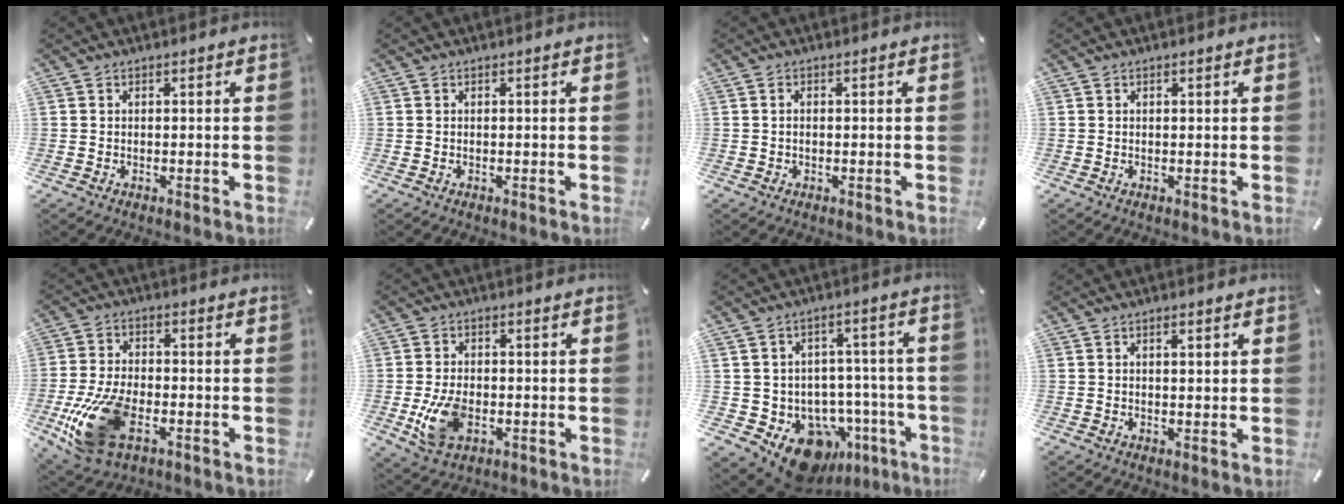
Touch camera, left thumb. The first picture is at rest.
{"total": 0.0}
{"total": 0.8, "force": [-0.1, 0.5, 0.7], "torque": [-0.015, 0.002, -0.002]}
{"total": 0.0}
{"total": 16.5, "force": [-5.4, 9.5, 12.4], "torque": [-0.264, 0.005, -0.086]}
{"total": 9.1, "force": [-1.9, 6.0, 6.5], "torque": [-0.142, -0.002, -0.035]}
{"total": 13.8, "force": [-7.4, 9.6, 6.8], "torque": [-0.075, 0.038, -0.111]}
{"total": 1.4, "force": [0.6, 0.4, 1.2], "torque": [-0.024, 0.001, 0.010]}